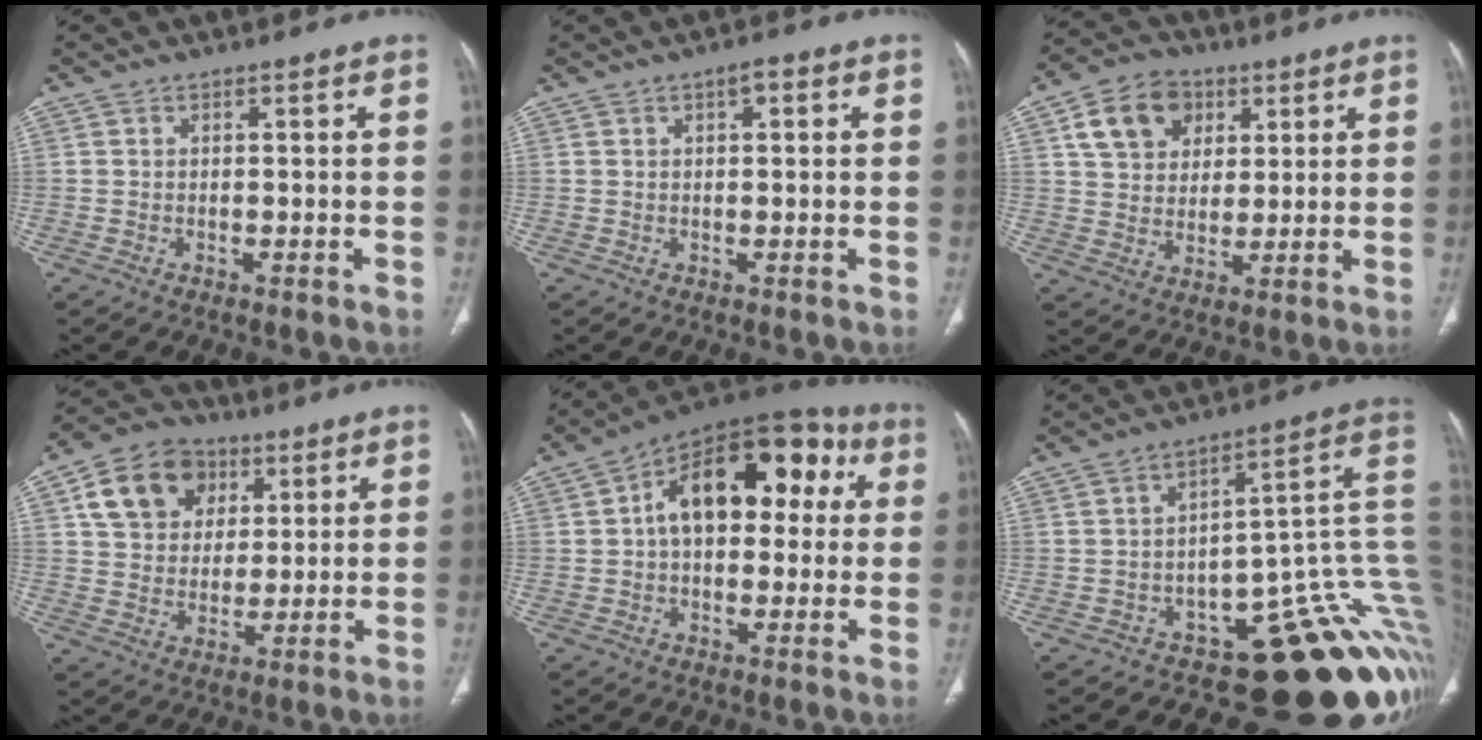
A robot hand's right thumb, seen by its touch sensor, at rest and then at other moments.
{"total": 2.7, "force": [1.1, 1.1, 2.2], "torque": [-0.029, 0.001, 0.013]}
{"total": 11.6, "force": [4.7, 9.0, 5.6], "torque": [-0.069, -0.007, 0.081]}
{"total": 13.8, "force": [5.3, 11.0, 6.5], "torque": [-0.088, -0.002, 0.089]}
{"total": 20.0, "force": [4.0, 11.9, 15.6], "torque": [-0.186, 0.043, 0.046]}
{"total": 21.8, "force": [-5.2, 10.4, 18.4], "torque": [-0.098, 0.087, -0.060]}